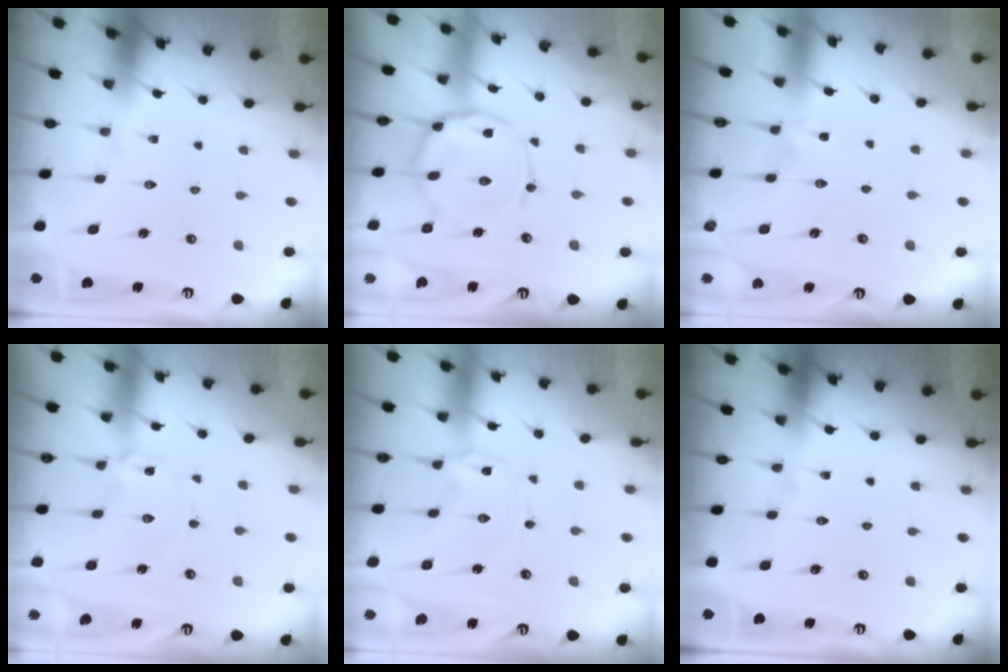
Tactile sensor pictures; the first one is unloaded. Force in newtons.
{"total": 12.4, "press": 12.4, "slide": 0.8}
{"total": 0.7, "press": 0.6, "slide": 0.3}
{"total": 1.4, "press": 1.4, "slide": 0.2}
{"total": 0.7, "press": 0.7, "slide": 0.1}
{"total": 0.0}